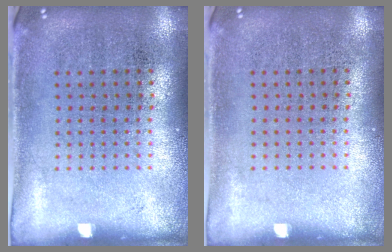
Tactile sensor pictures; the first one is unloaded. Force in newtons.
{"total": 0.0}